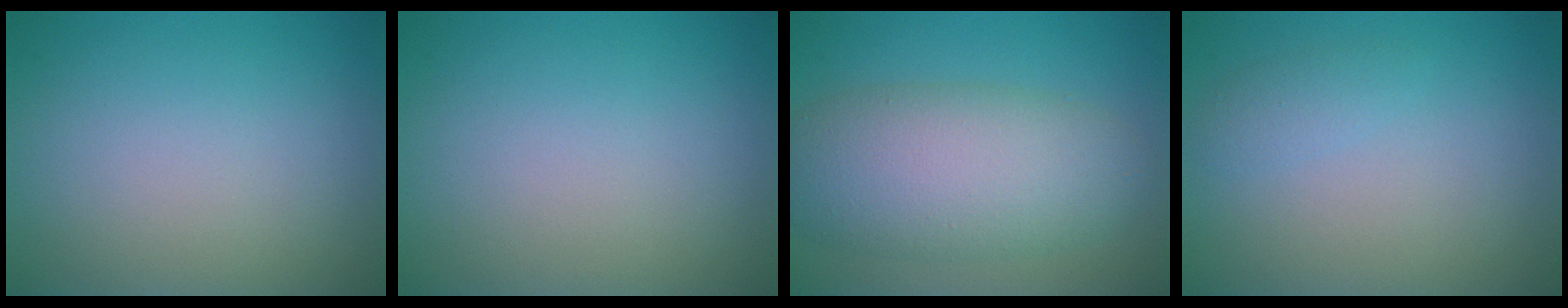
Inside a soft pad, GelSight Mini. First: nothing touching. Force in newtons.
{"total": 0.0}
{"total": 8.0, "press": 8.0, "slide": 0.5}
{"total": 1.1, "press": 1.1, "slide": 0.0}